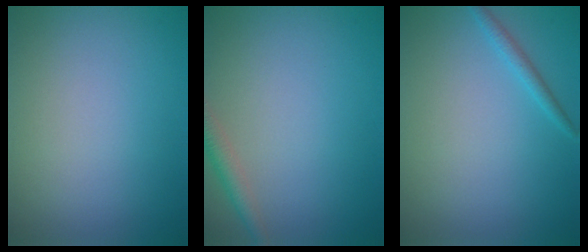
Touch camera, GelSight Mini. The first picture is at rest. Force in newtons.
{"total": 1.9, "press": 1.9, "slide": 0.0}
{"total": 1.1, "press": 1.1, "slide": 0.1}